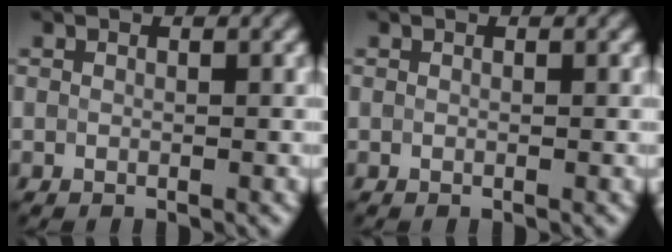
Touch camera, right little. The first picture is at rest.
{"total": 0.0}